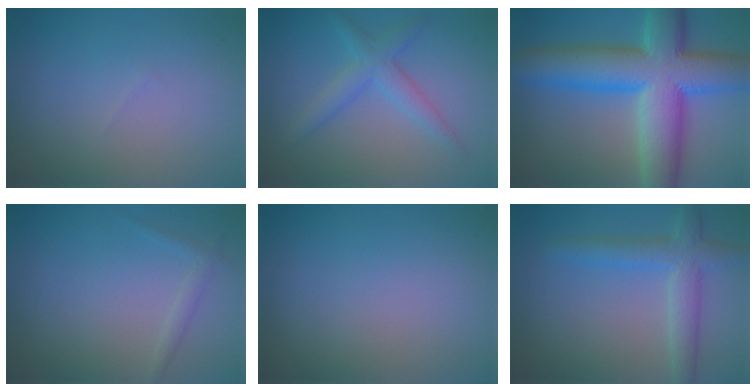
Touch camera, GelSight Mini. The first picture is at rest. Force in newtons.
{"total": 3.0, "press": 3.0, "slide": 0.1}
{"total": 13.0, "press": 13.0, "slide": 0.3}
{"total": 1.0, "press": 1.0, "slide": 0.0}
{"total": 0.0}
{"total": 4.1, "press": 4.1, "slide": 0.3}